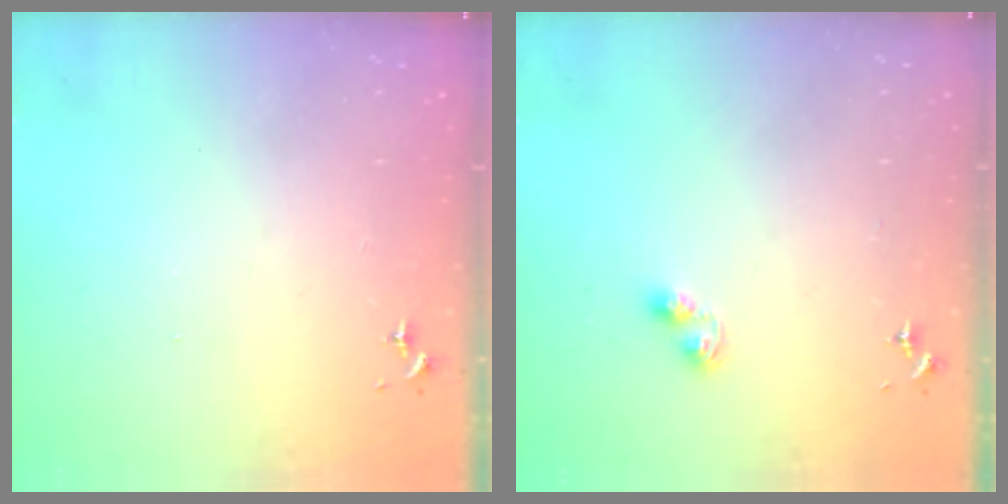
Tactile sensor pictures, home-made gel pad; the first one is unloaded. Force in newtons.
{"total": 4.9, "press": 4.9, "slide": 0.6}